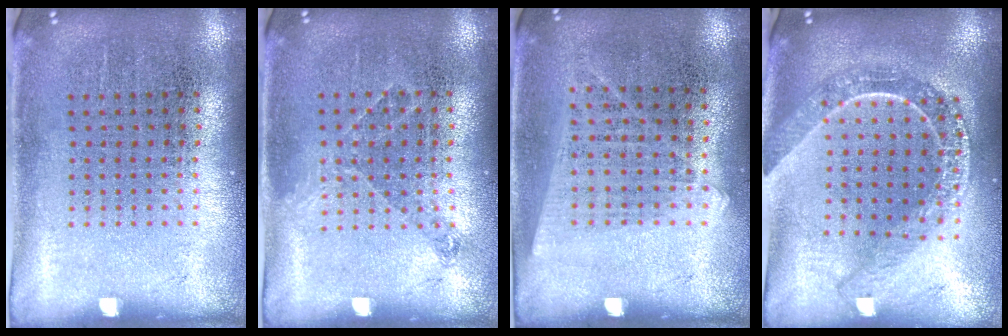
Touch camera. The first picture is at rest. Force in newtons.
{"total": 0.9, "press": 0.7, "slide": 0.5}
{"total": 1.2, "press": 1.0, "slide": 0.5}
{"total": 2.2, "press": 1.9, "slide": 1.1}